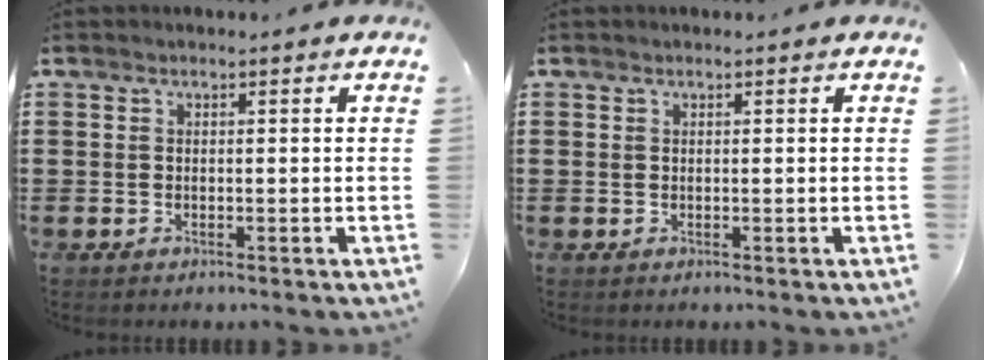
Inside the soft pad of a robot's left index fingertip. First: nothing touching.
{"total": 0.0}